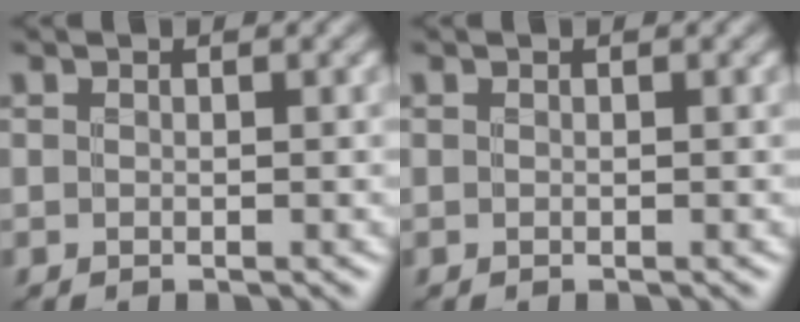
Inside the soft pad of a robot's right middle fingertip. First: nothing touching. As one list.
[{"total": 0.0}]